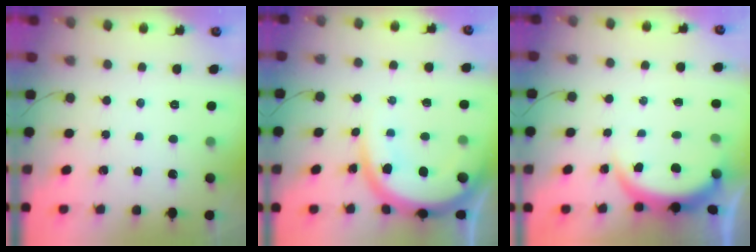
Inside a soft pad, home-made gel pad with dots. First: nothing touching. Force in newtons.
{"total": 13.2, "press": 13.2, "slide": 1.4}
{"total": 3.9, "press": 3.9, "slide": 0.2}